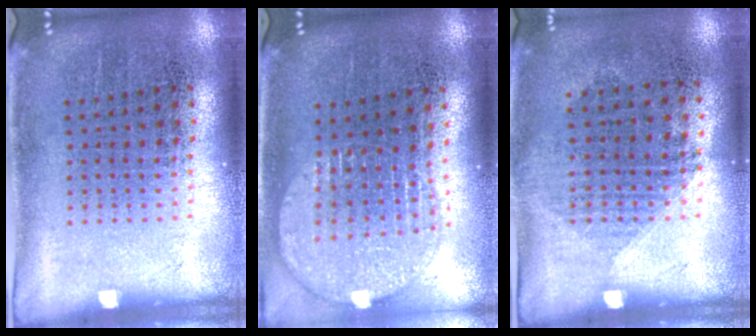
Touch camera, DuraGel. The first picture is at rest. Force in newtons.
{"total": 1.7, "press": 1.5, "slide": 0.9}
{"total": 1.0, "press": 0.9, "slide": 0.5}